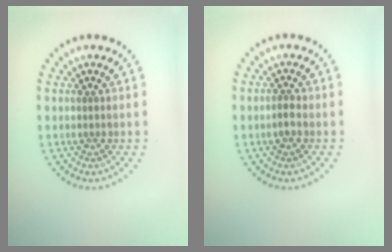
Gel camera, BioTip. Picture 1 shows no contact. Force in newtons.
{"total": 1.1, "press": 1.0, "slide": 0.4}